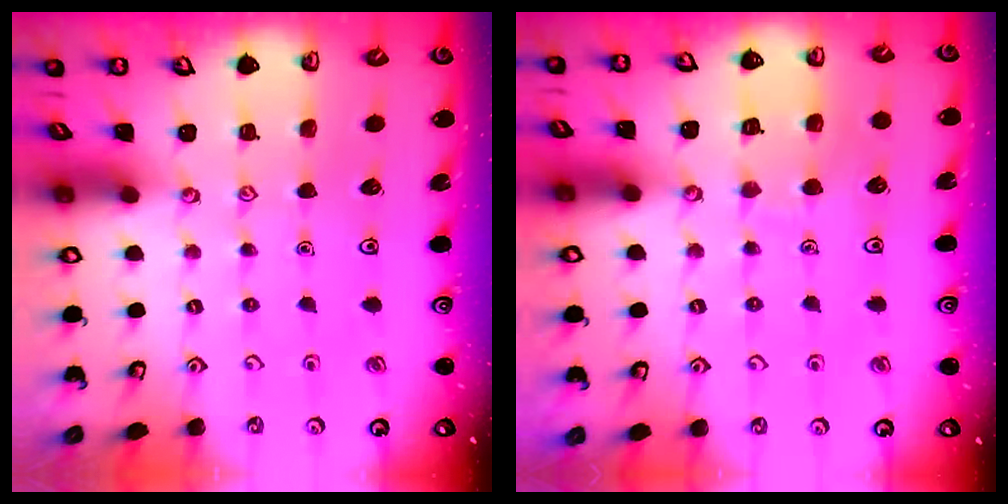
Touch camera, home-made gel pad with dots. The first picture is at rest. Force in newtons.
{"total": 7.0, "press": 7.0, "slide": 0.5}